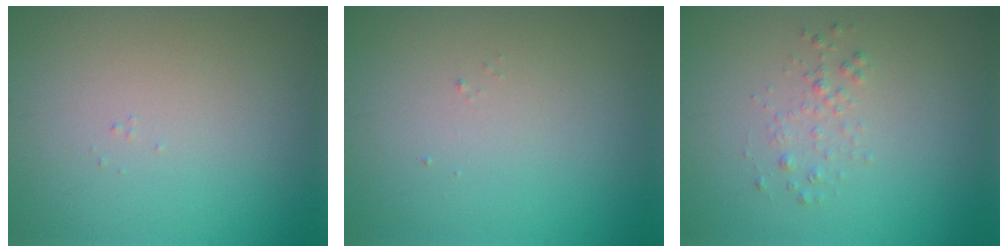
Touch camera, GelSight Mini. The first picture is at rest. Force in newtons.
{"total": 0.0}
{"total": 1.1, "press": 1.1, "slide": 0.1}